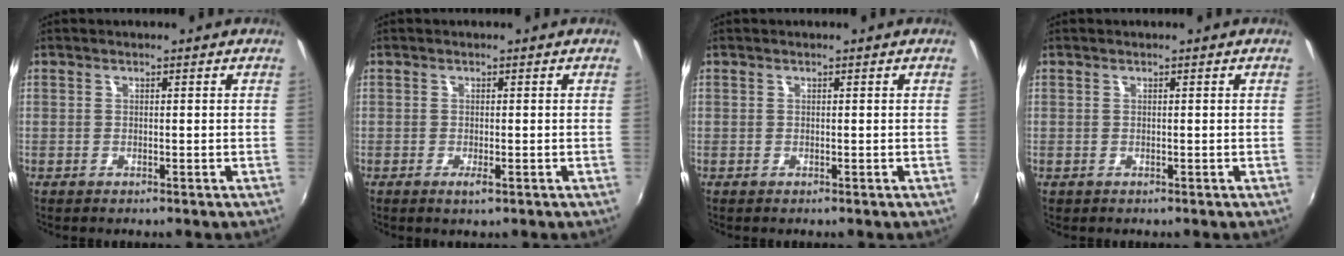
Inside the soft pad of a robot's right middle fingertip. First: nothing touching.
{"total": 1.6, "force": [-0.8, 0.3, 1.3], "torque": [-0.025, -0.006, -0.013]}
{"total": 0.0}
{"total": 0.0}